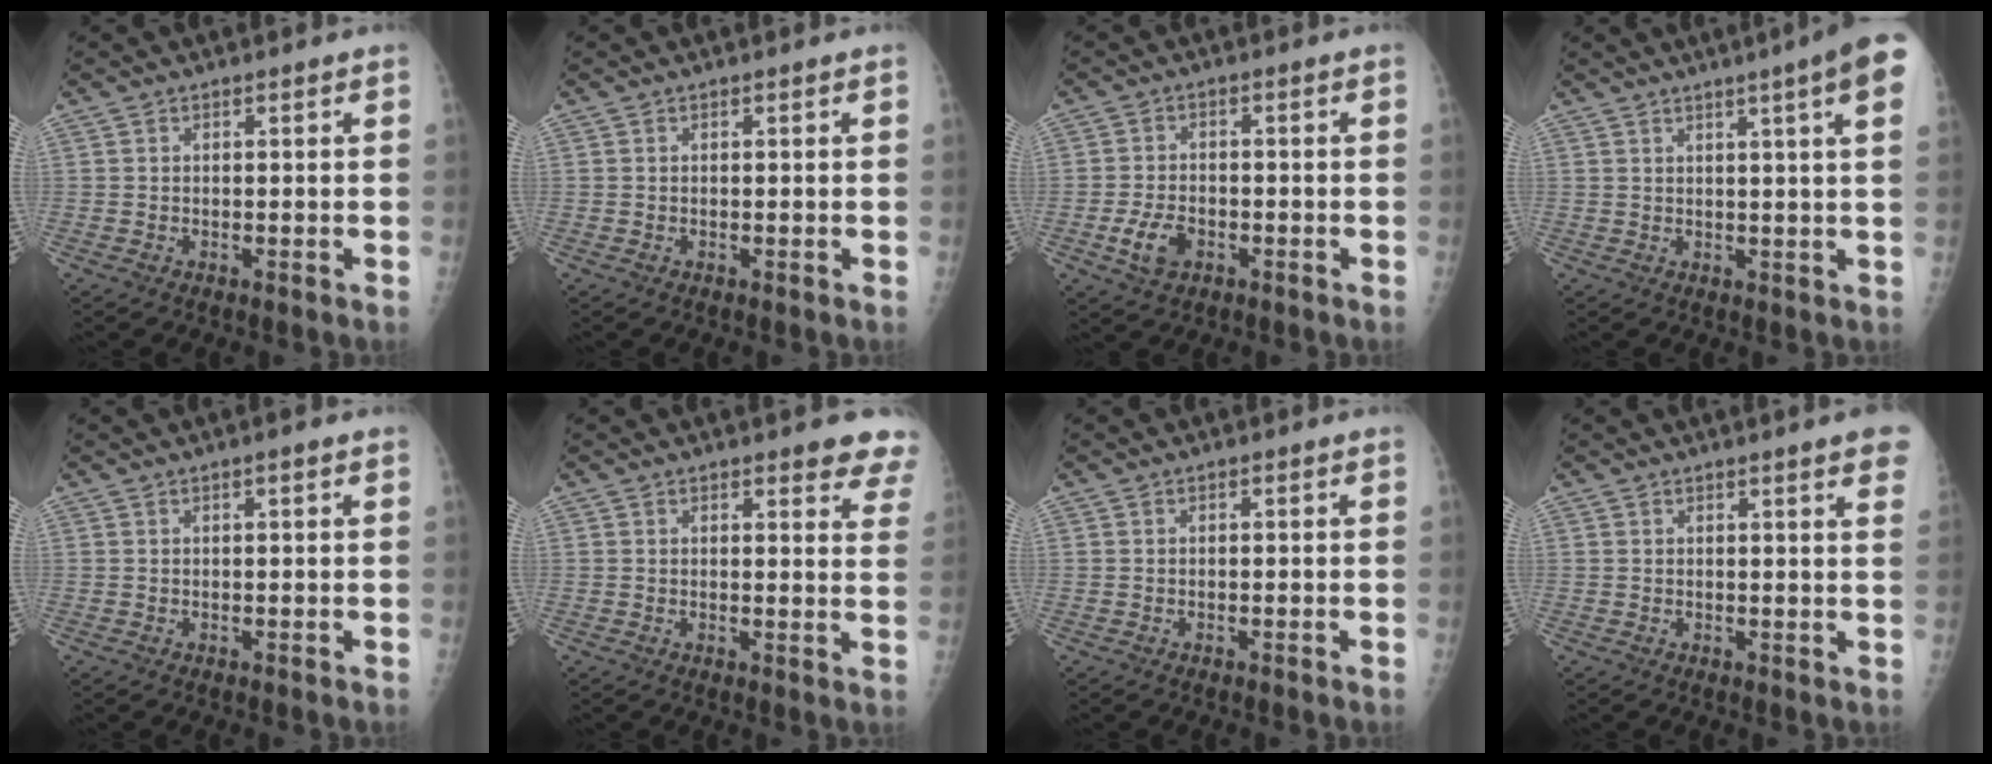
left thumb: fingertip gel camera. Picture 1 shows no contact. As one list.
[{"total": 0.0}, {"total": 5.4, "force": [-2.2, 3.5, 3.4], "torque": [-0.063, 0.009, -0.038]}, {"total": 10.1, "force": [5.1, 0.0, 8.7], "torque": [-0.107, 0.000, 0.049]}, {"total": 0.9, "force": [0.5, -0.1, 0.8], "torque": [-0.013, 0.000, 0.008]}, {"total": 8.2, "force": [6.8, 2.2, 4.0], "torque": [-0.012, -0.031, 0.056]}, {"total": 0.0}, {"total": 6.0, "force": [4.0, 0.3, 4.5], "torque": [-0.043, -0.005, 0.035]}]